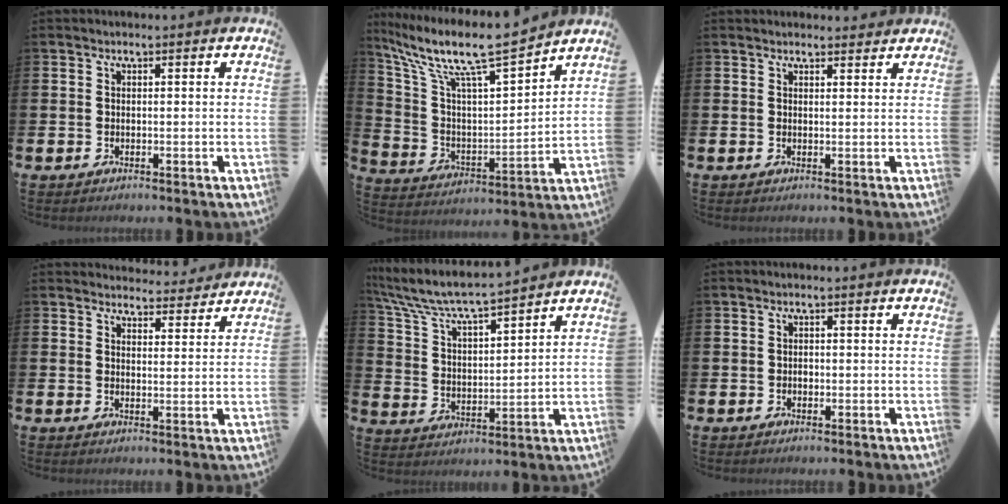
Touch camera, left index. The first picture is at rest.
{"total": 11.0, "force": [9.3, 1.5, 5.6], "torque": [-0.145, -0.064, 0.154]}
{"total": 1.5, "force": [1.5, 0.3, 0.0], "torque": [0.006, -0.004, 0.025]}
{"total": 3.9, "force": [3.9, 0.7, -0.1], "torque": [0.002, -0.026, 0.068]}
{"total": 7.0, "force": [6.6, 0.4, 2.2], "torque": [-0.077, -0.049, 0.110]}
{"total": 0.6, "force": [-0.2, 0.5, 0.3], "torque": [-0.005, 0.003, -0.005]}